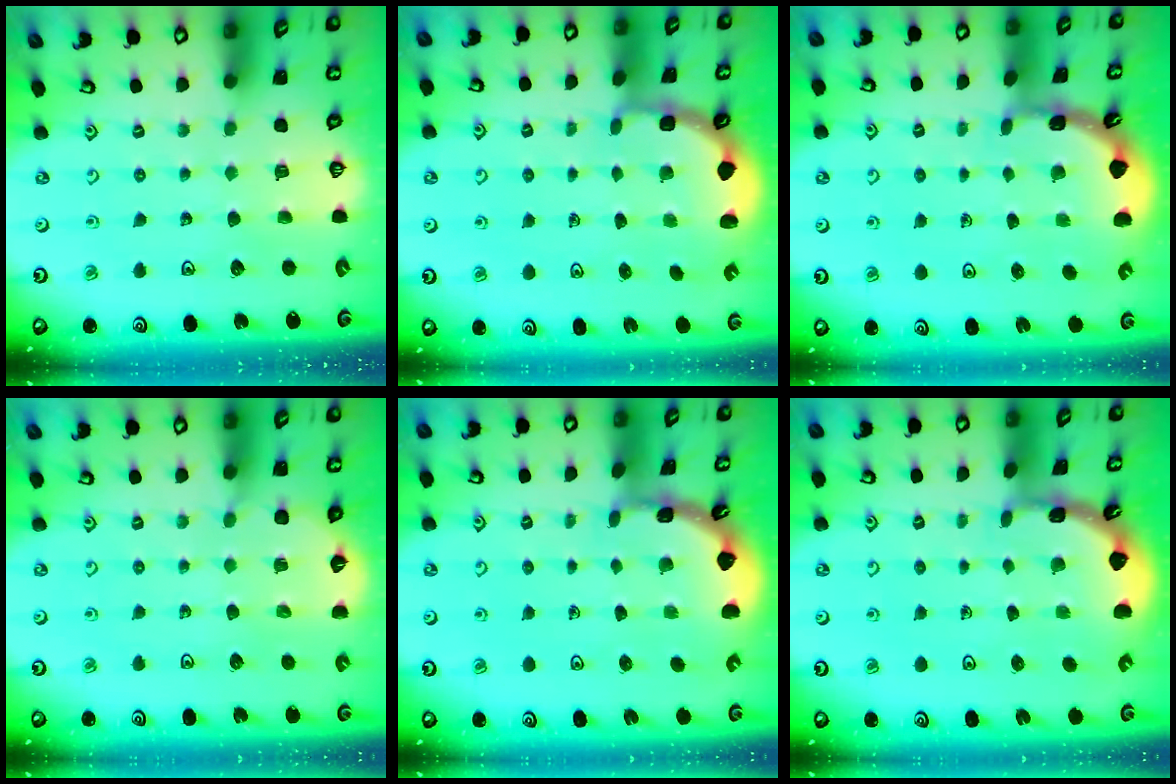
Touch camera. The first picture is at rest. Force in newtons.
{"total": 2.4, "press": 1.8, "slide": 1.7}
{"total": 1.6, "press": 1.6, "slide": 0.1}
{"total": 3.1, "press": 2.5, "slide": 1.8}
{"total": 1.7, "press": 1.7, "slide": 0.1}
{"total": 1.7, "press": 1.6, "slide": 0.1}